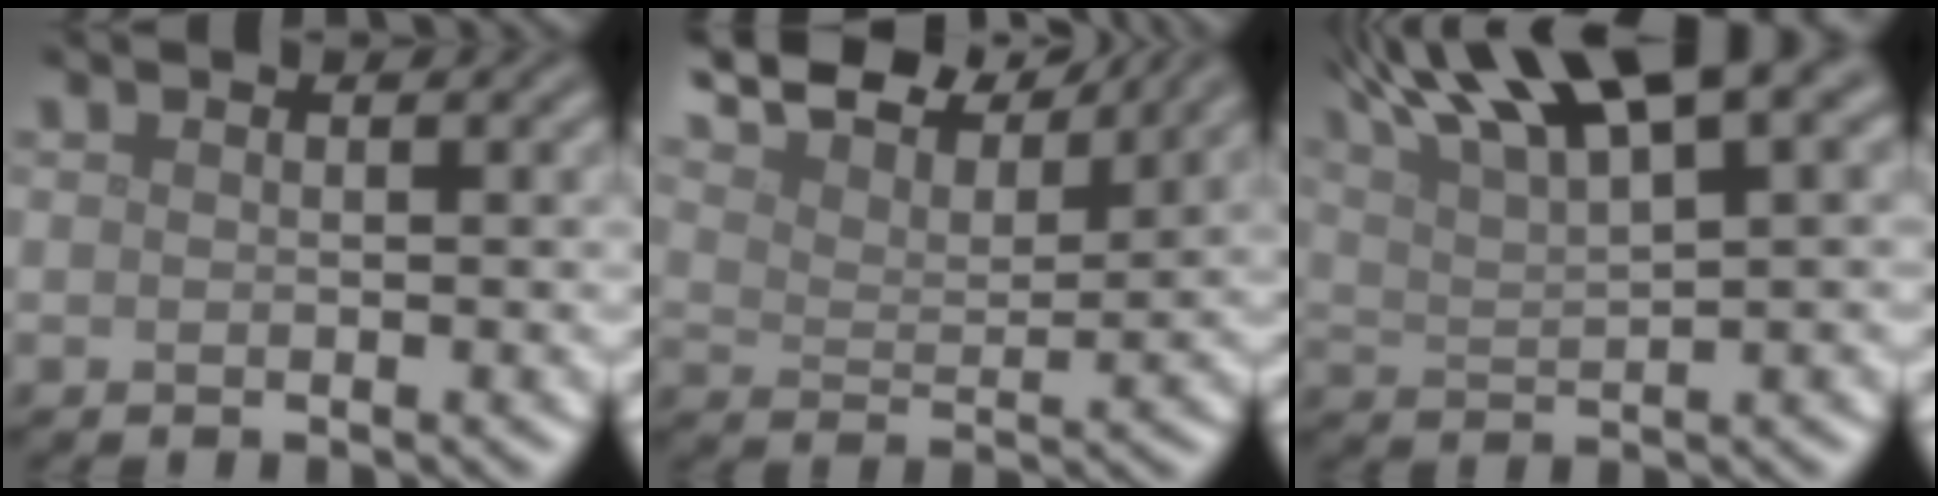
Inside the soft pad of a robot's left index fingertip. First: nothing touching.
{"total": 9.3, "force": [8.2, 2.1, 3.8], "torque": [-0.078, 0.020, 0.114]}
{"total": 10.7, "force": [6.9, 2.5, 7.9], "torque": [-0.130, 0.027, 0.117]}